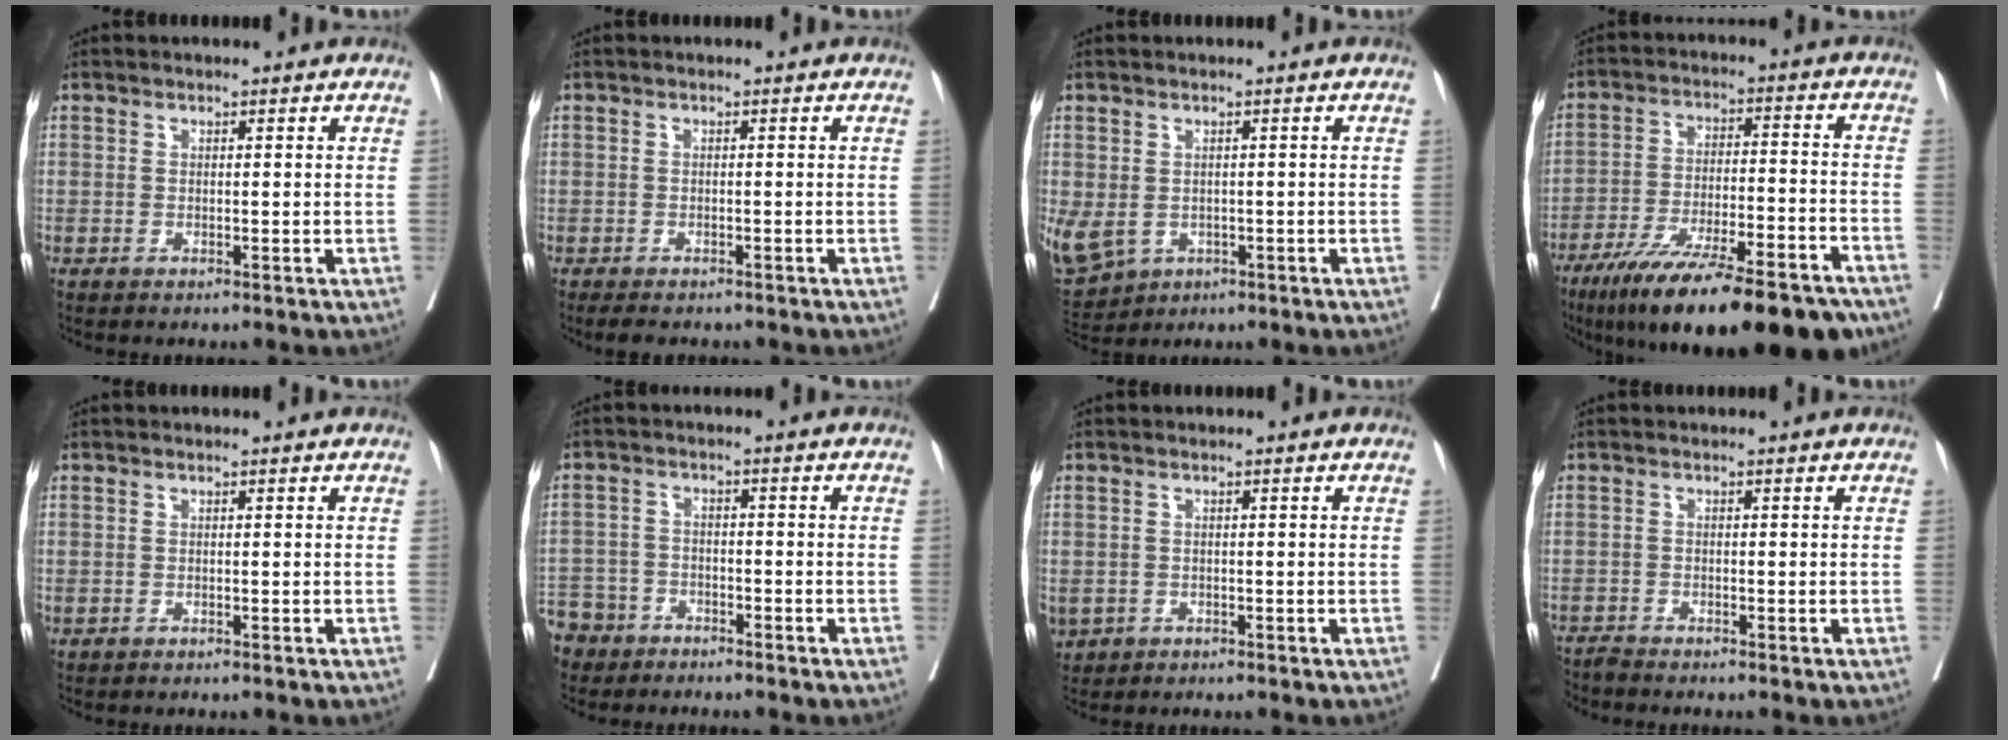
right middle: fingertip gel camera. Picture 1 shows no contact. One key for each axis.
{"total": 3.5, "fx": -2.9, "fy": 1.5, "fz": 1.2, "tx": -0.019, "ty": -0.005, "tz": -0.038}
{"total": 14.9, "fx": -4.8, "fy": 12.1, "fz": 7.4, "tx": -0.222, "ty": -0.011, "tz": -0.057}
{"total": 22.7, "fx": -17.0, "fy": 4.0, "fz": 14.4, "tx": -0.190, "ty": -0.015, "tz": -0.267}
{"total": 0.0}
{"total": 9.7, "fx": -7.3, "fy": 6.0, "fz": 1.8, "tx": -0.070, "ty": -0.002, "tz": -0.132}
{"total": 3.8, "fx": -1.8, "fy": 3.1, "fz": 1.3, "tx": -0.037, "ty": -0.003, "tz": -0.023}
{"total": 1.4, "fx": -1.4, "fy": -0.3, "fz": -0.2, "tx": 0.005, "ty": -0.007, "tz": -0.030}